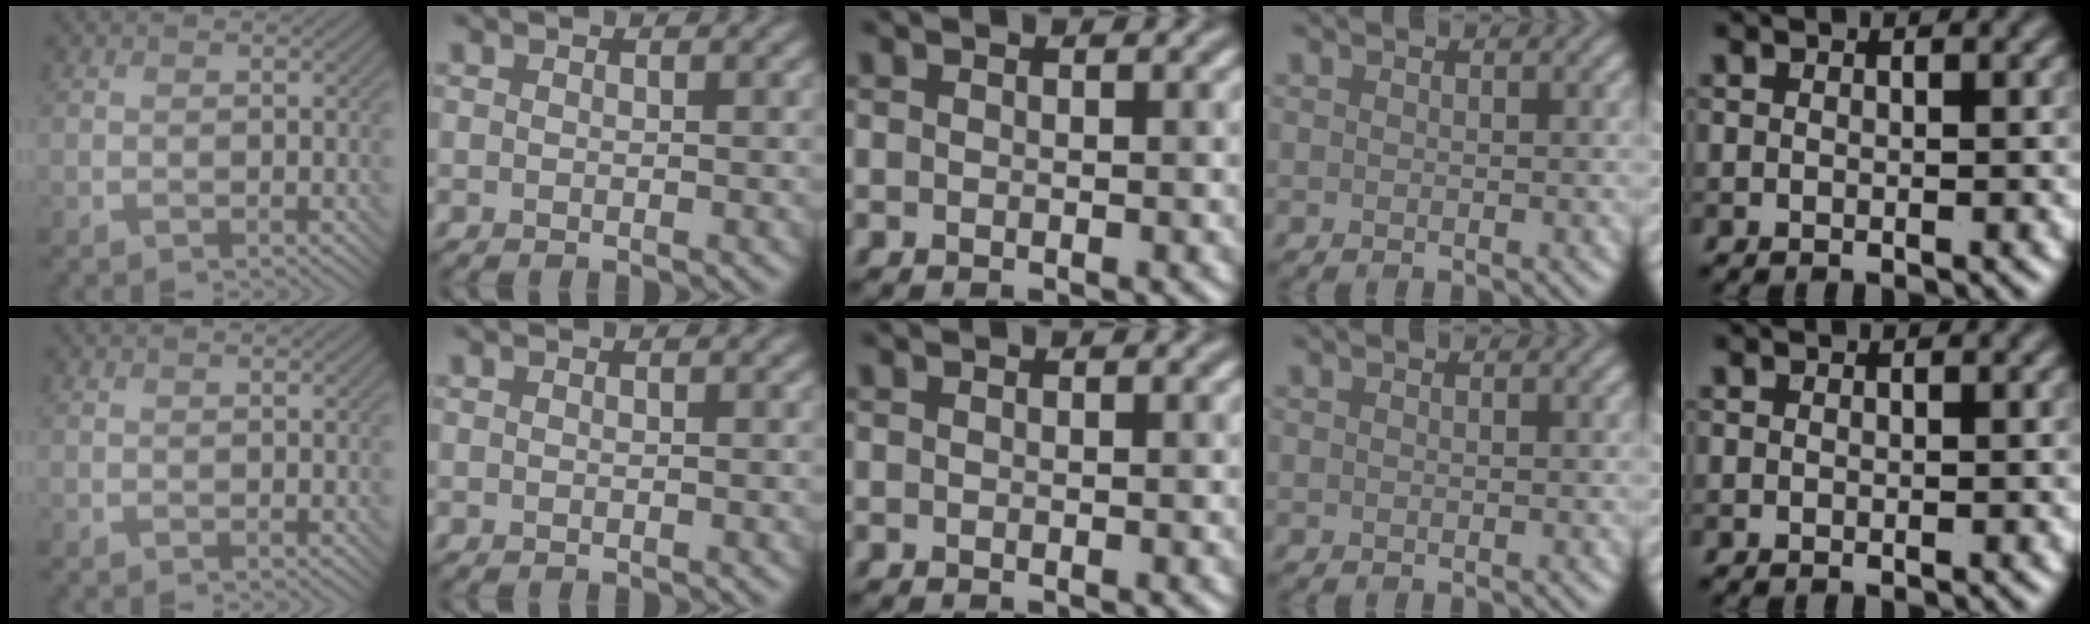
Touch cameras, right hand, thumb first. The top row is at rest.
{}